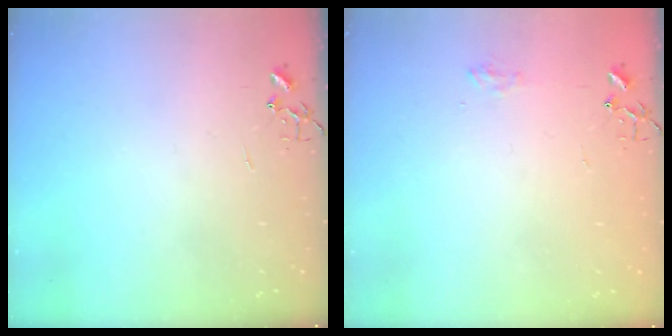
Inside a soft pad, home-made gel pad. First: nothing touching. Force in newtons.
{"total": 5.9, "press": 5.9, "slide": 0.7}